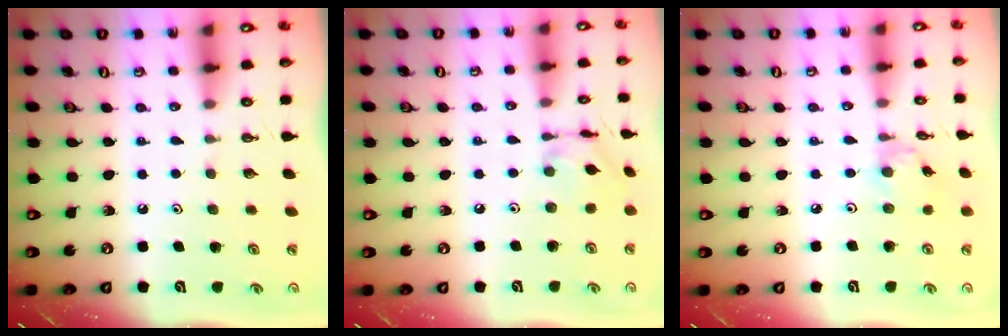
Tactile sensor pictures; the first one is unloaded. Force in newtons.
{"total": 8.5, "press": 8.5, "slide": 0.6}
{"total": 1.8, "press": 1.7, "slide": 0.1}